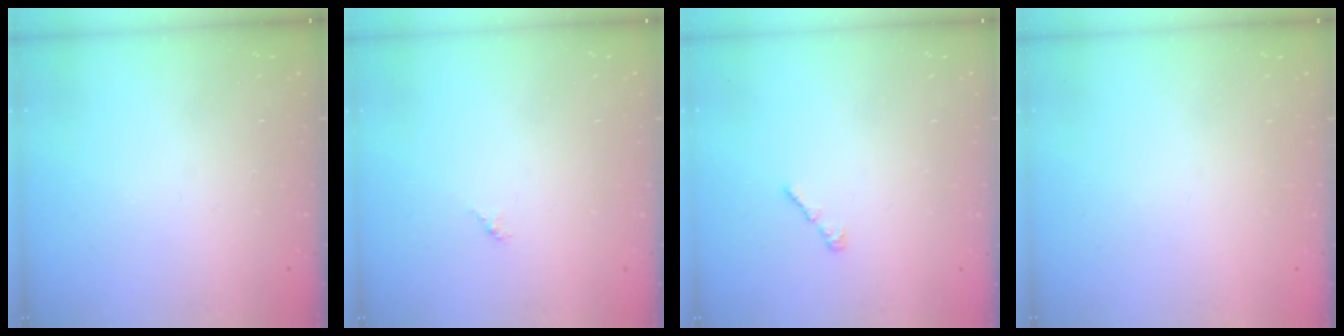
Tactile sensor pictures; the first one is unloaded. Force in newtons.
{"total": 1.5, "press": 1.4, "slide": 0.4}
{"total": 2.2, "press": 2.1, "slide": 0.6}
{"total": 1.6, "press": 1.6, "slide": 0.2}